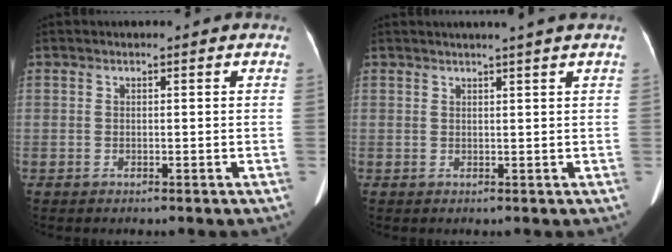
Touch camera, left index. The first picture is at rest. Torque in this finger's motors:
{"motor_torque": [-0.15, -0.30, 0.13, 0.04]}